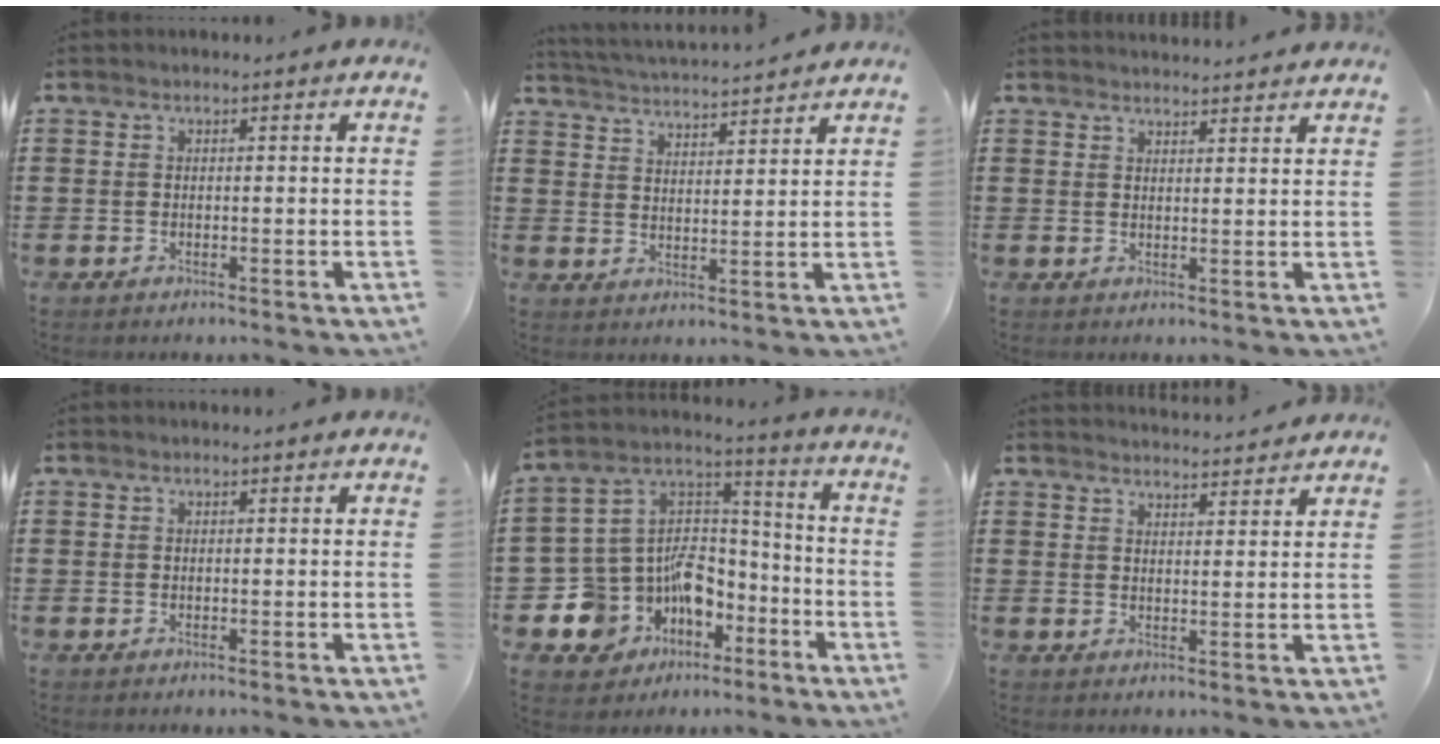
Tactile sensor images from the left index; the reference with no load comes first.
{"total": 3.4, "force": [3.3, -0.6, -0.1], "torque": [-0.016, -0.026, 0.055]}
{"total": 2.0, "force": [2.0, -0.2, -0.1], "torque": [-0.004, -0.004, 0.039]}
{"total": 0.0}
{"total": 10.5, "force": [-5.9, 8.3, 2.7], "torque": [-0.099, -0.005, -0.107]}
{"total": 2.7, "force": [2.7, -0.2, -0.1], "torque": [-0.008, -0.012, 0.050]}